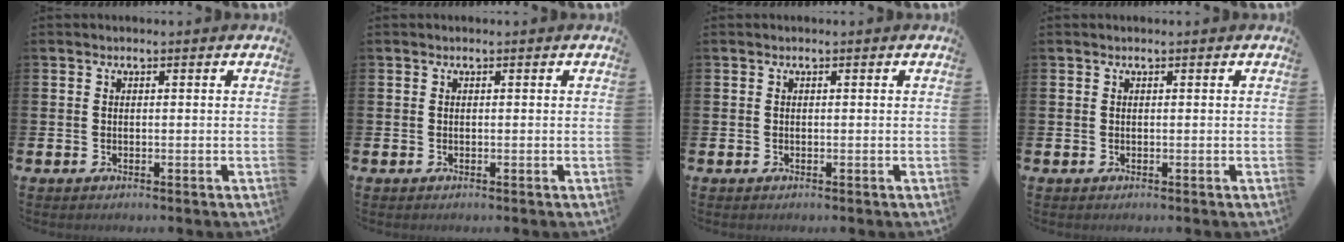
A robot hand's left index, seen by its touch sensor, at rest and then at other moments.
{"total": 0.0}
{"total": 0.0}
{"total": 0.0}